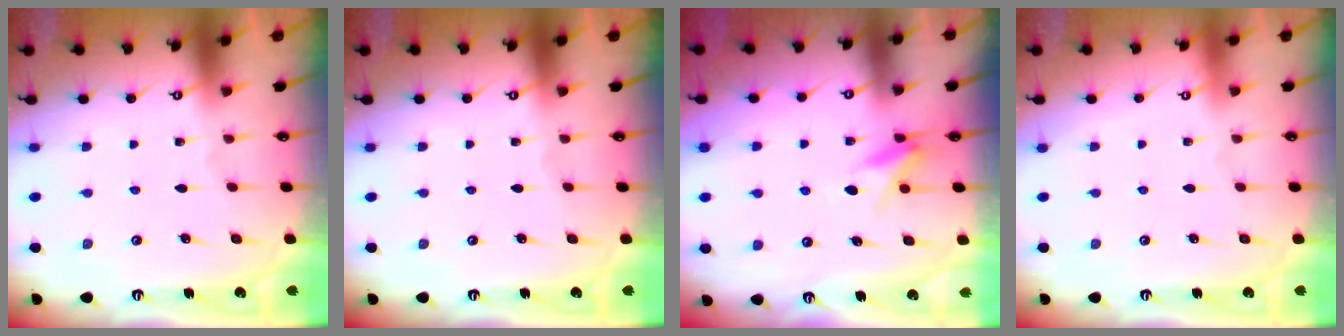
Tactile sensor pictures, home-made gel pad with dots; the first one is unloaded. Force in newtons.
{"total": 0.0}
{"total": 6.9, "press": 6.7, "slide": 1.4}
{"total": 3.9, "press": 3.9, "slide": 0.1}